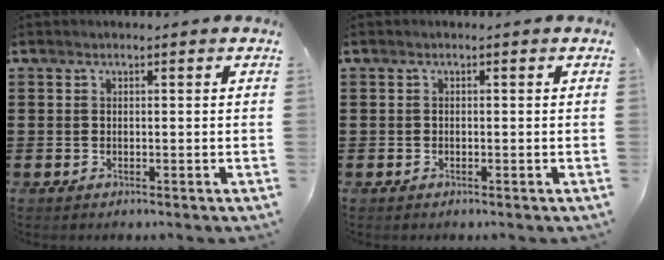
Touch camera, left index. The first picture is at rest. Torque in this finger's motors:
{"motor_torque": [0.08, 0.18, 0.06, 0.01]}